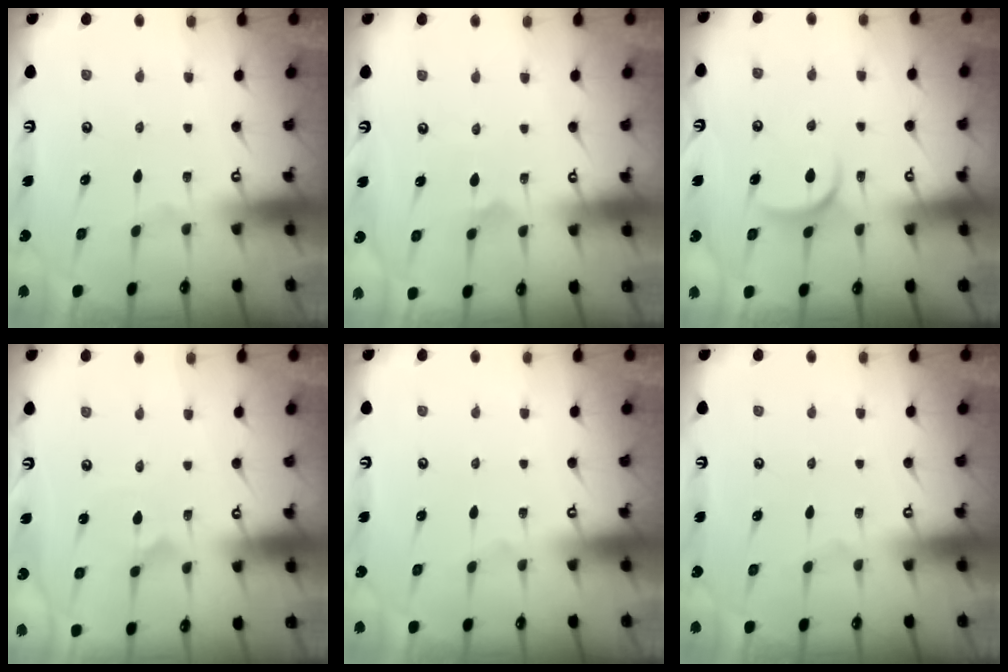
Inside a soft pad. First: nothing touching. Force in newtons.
{"total": 4.3, "press": 4.3, "slide": 0.5}
{"total": 4.9, "press": 4.8, "slide": 0.8}
{"total": 2.3, "press": 2.3, "slide": 0.0}
{"total": 0.0}
{"total": 0.0}